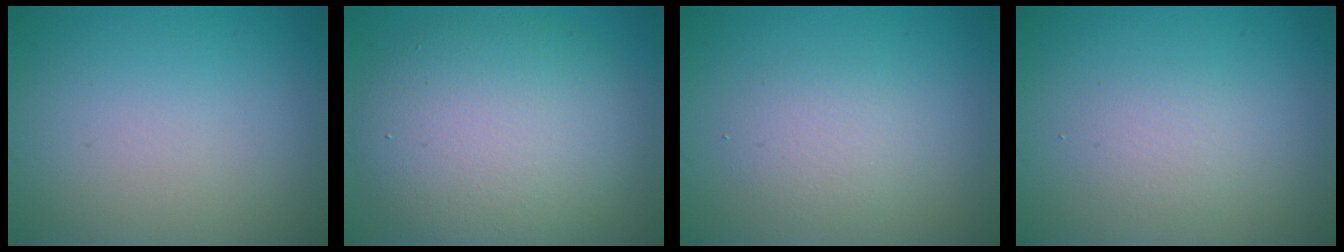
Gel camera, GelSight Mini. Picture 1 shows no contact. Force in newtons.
{"total": 8.6, "press": 8.6, "slide": 0.2}
{"total": 2.2, "press": 2.2, "slide": 0.1}
{"total": 1.4, "press": 1.4, "slide": 0.1}